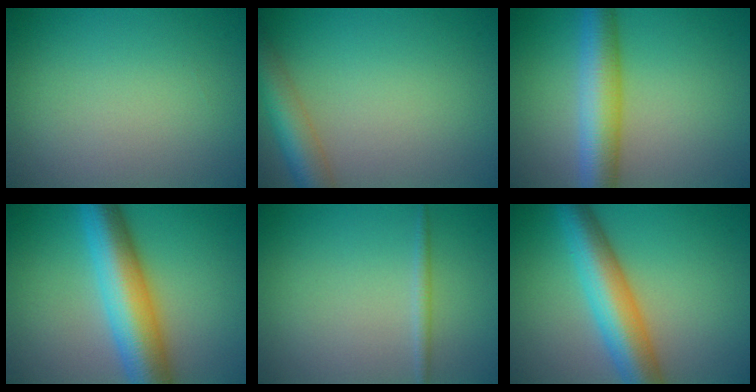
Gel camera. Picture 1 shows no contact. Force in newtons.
{"total": 4.9, "press": 4.9, "slide": 0.2}
{"total": 6.6, "press": 6.6, "slide": 0.1}
{"total": 9.6, "press": 9.6, "slide": 0.1}
{"total": 1.1, "press": 1.1, "slide": 0.1}
{"total": 7.9, "press": 7.9, "slide": 0.3}